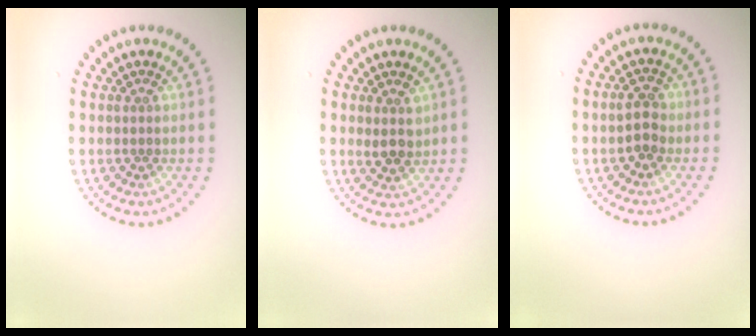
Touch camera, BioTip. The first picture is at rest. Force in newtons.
{"total": 2.0, "press": 1.8, "slide": 0.7}
{"total": 2.4, "press": 2.4, "slide": 0.2}